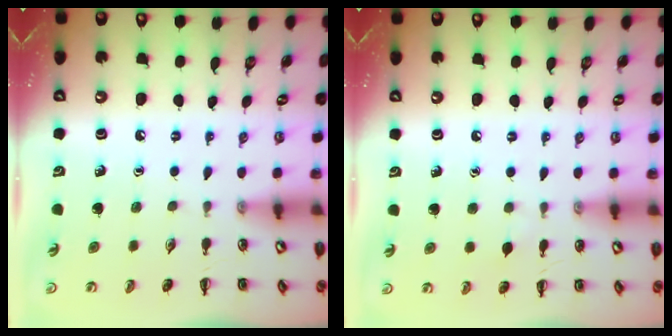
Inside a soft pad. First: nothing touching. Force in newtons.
{"total": 3.0, "press": 2.7, "slide": 1.2}